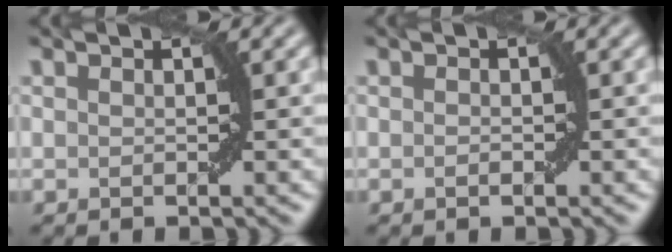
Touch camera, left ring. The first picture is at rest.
{"total": 0.5, "force": [-0.2, 0.2, 0.4], "torque": [-0.007, 0.002, -0.002]}